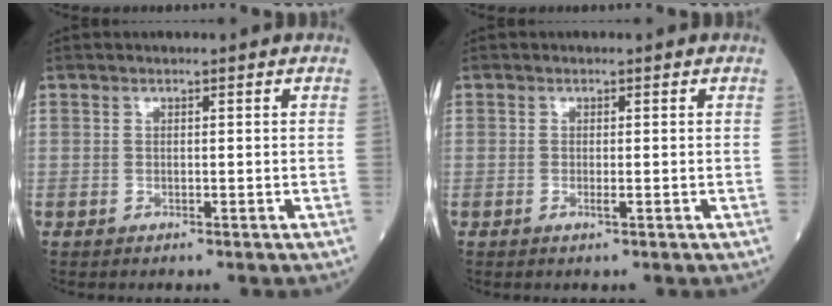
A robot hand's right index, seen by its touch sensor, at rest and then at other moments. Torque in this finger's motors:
{"motor_torque": [0.02, -0.05, 0.01, 0.00]}